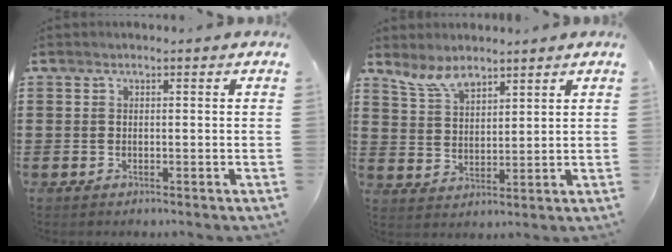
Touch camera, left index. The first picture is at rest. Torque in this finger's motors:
{"motor_torque": [0.94, -1.19, -0.01, 0.00]}